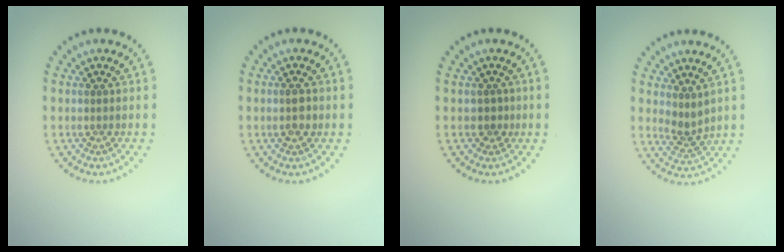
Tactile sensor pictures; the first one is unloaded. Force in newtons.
{"total": 1.5, "press": 1.4, "slide": 0.5}
{"total": 1.4, "press": 1.1, "slide": 0.8}
{"total": 2.0, "press": 1.5, "slide": 1.3}